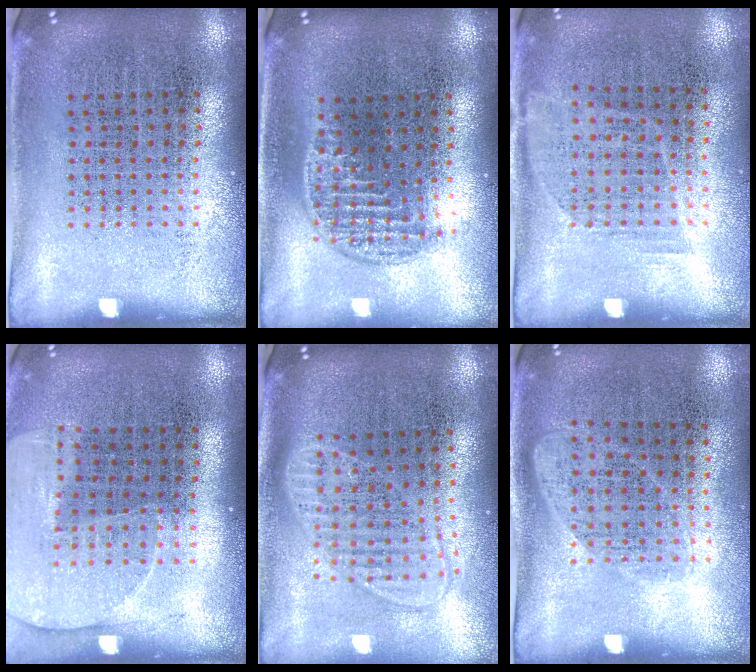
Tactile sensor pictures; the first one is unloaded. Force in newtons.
{"total": 1.2, "press": 1.0, "slide": 0.7}
{"total": 1.1, "press": 0.8, "slide": 0.7}
{"total": 1.4, "press": 1.3, "slide": 0.5}
{"total": 1.9, "press": 1.6, "slide": 1.1}
{"total": 1.2, "press": 1.0, "slide": 0.6}